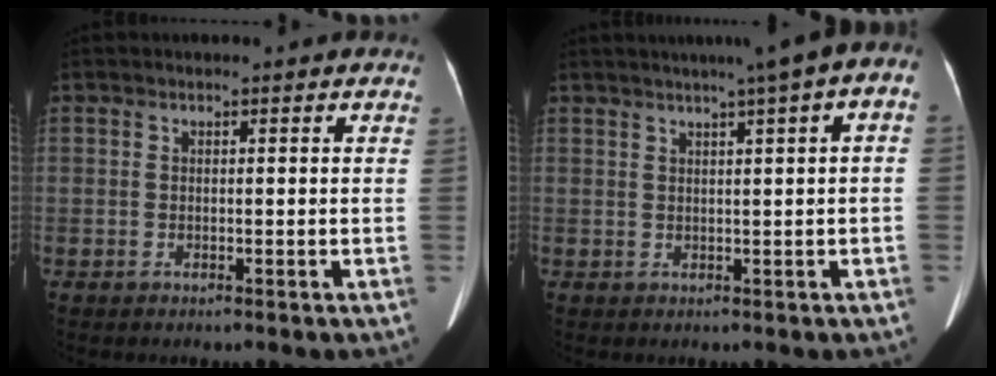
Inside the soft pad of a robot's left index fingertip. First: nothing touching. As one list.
[{"total": 8.7, "force": [4.0, 0.5, 7.7], "torque": [-0.101, 0.033, 0.044]}]